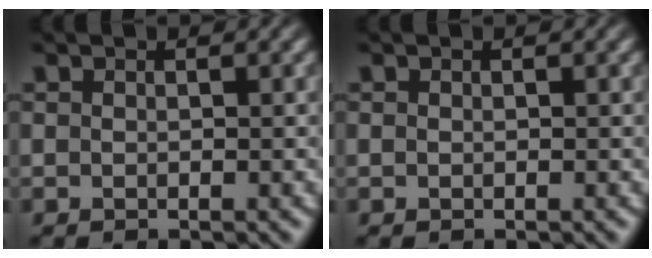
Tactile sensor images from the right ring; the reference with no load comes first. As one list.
[{"total": 0.0}]